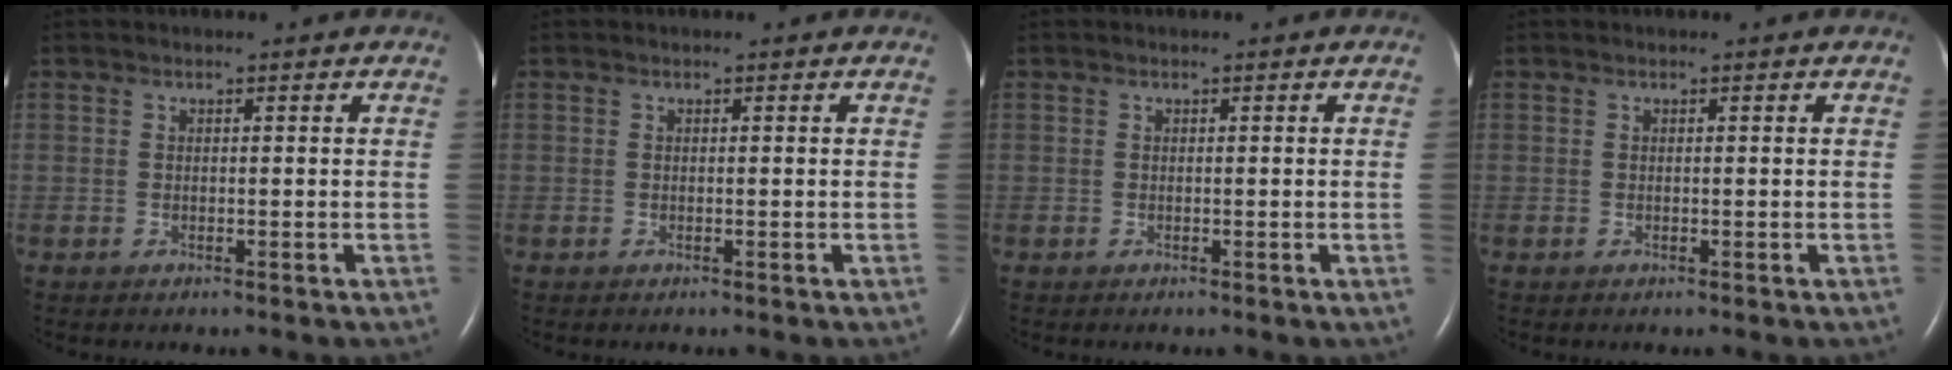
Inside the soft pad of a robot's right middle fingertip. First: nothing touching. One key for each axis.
{"total": 0.0}
{"total": 0.6, "fx": 0.0, "fy": -0.3, "fz": 0.6, "tx": -0.008, "ty": 0.000, "tz": -0.001}
{"total": 0.0}